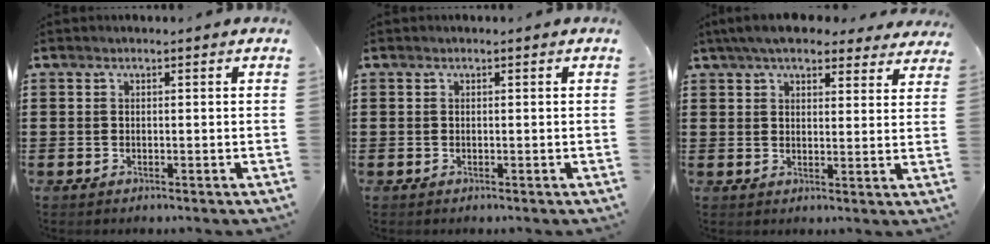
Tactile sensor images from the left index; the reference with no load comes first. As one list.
[{"total": 0.0}, {"total": 6.2, "force": [5.4, 1.3, 2.8], "torque": [-0.070, -0.006, 0.102]}]